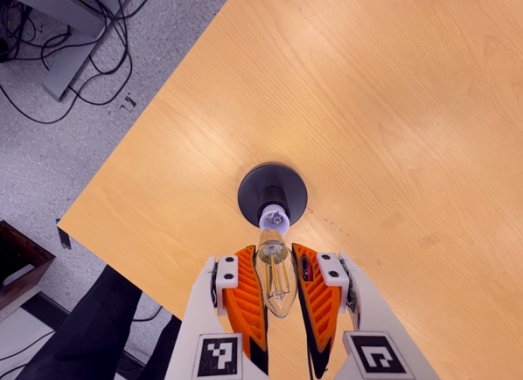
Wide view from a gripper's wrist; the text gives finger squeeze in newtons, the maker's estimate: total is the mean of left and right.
{"total": 21.7, "left": 24.4, "right": 19.0}